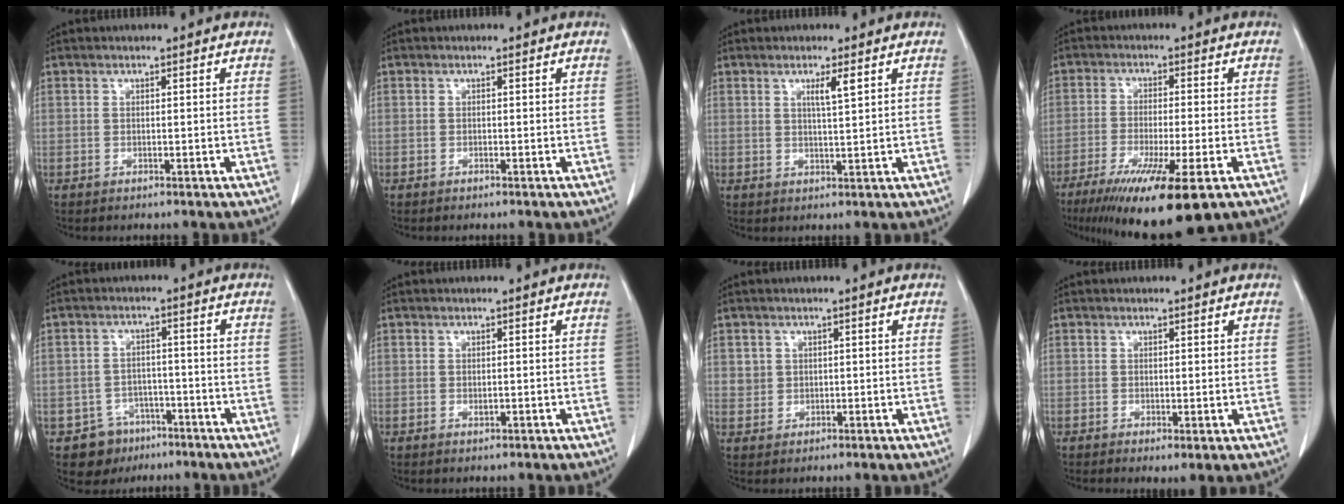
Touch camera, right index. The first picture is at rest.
{"total": 0.0}
{"total": 2.7, "force": [1.3, -0.1, 2.4], "torque": [-0.045, -0.001, 0.024]}
{"total": 15.1, "force": [-9.4, 1.4, 11.8], "torque": [-0.178, -0.042, -0.149]}
{"total": 5.9, "force": [-3.5, 4.7, 0.3], "torque": [0.001, 0.012, -0.049]}
{"total": 0.6, "force": [-0.1, 0.3, 0.6], "torque": [-0.011, -0.001, -0.001]}
{"total": 1.9, "force": [0.7, 1.8, 0.1], "torque": [0.007, 0.003, 0.009]}
{"total": 1.5, "force": [-0.1, 0.5, 1.4], "torque": [-0.024, -0.007, 0.001]}